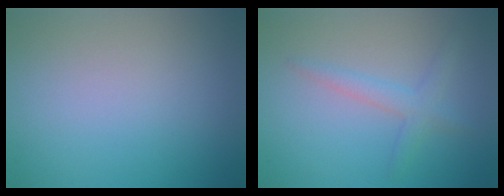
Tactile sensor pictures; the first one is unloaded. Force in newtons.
{"total": 2.1, "press": 2.1, "slide": 0.1}